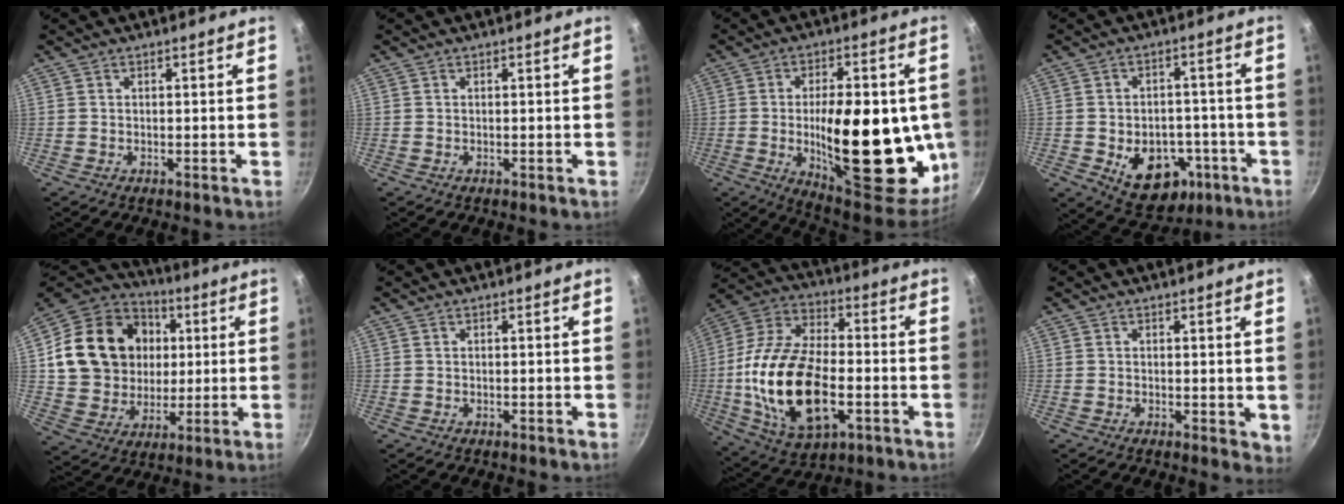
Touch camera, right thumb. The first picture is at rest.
{"total": 0.0}
{"total": 28.4, "force": [-2.3, 11.9, 25.6], "torque": [-0.341, -0.014, -0.021]}
{"total": 13.8, "force": [-4.6, 9.9, 8.4], "torque": [-0.082, 0.022, -0.049]}
{"total": 21.9, "force": [3.7, 18.2, 11.6], "torque": [-0.185, 0.015, 0.072]}
{"total": 0.0}
{"total": 23.5, "force": [-4.3, 12.6, 19.4], "torque": [-0.371, 0.023, -0.077]}
{"total": 2.5, "force": [0.6, 1.4, 2.1], "torque": [-0.022, -0.005, 0.007]}